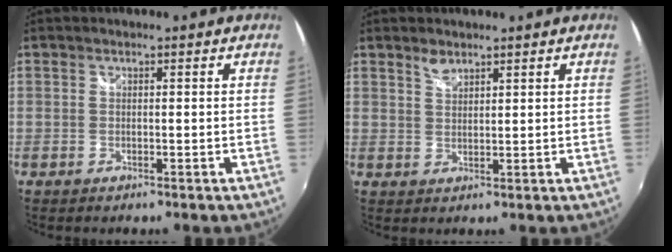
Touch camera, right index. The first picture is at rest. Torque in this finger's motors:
{"motor_torque": [0.14, 0.01, 0.07, 0.02]}